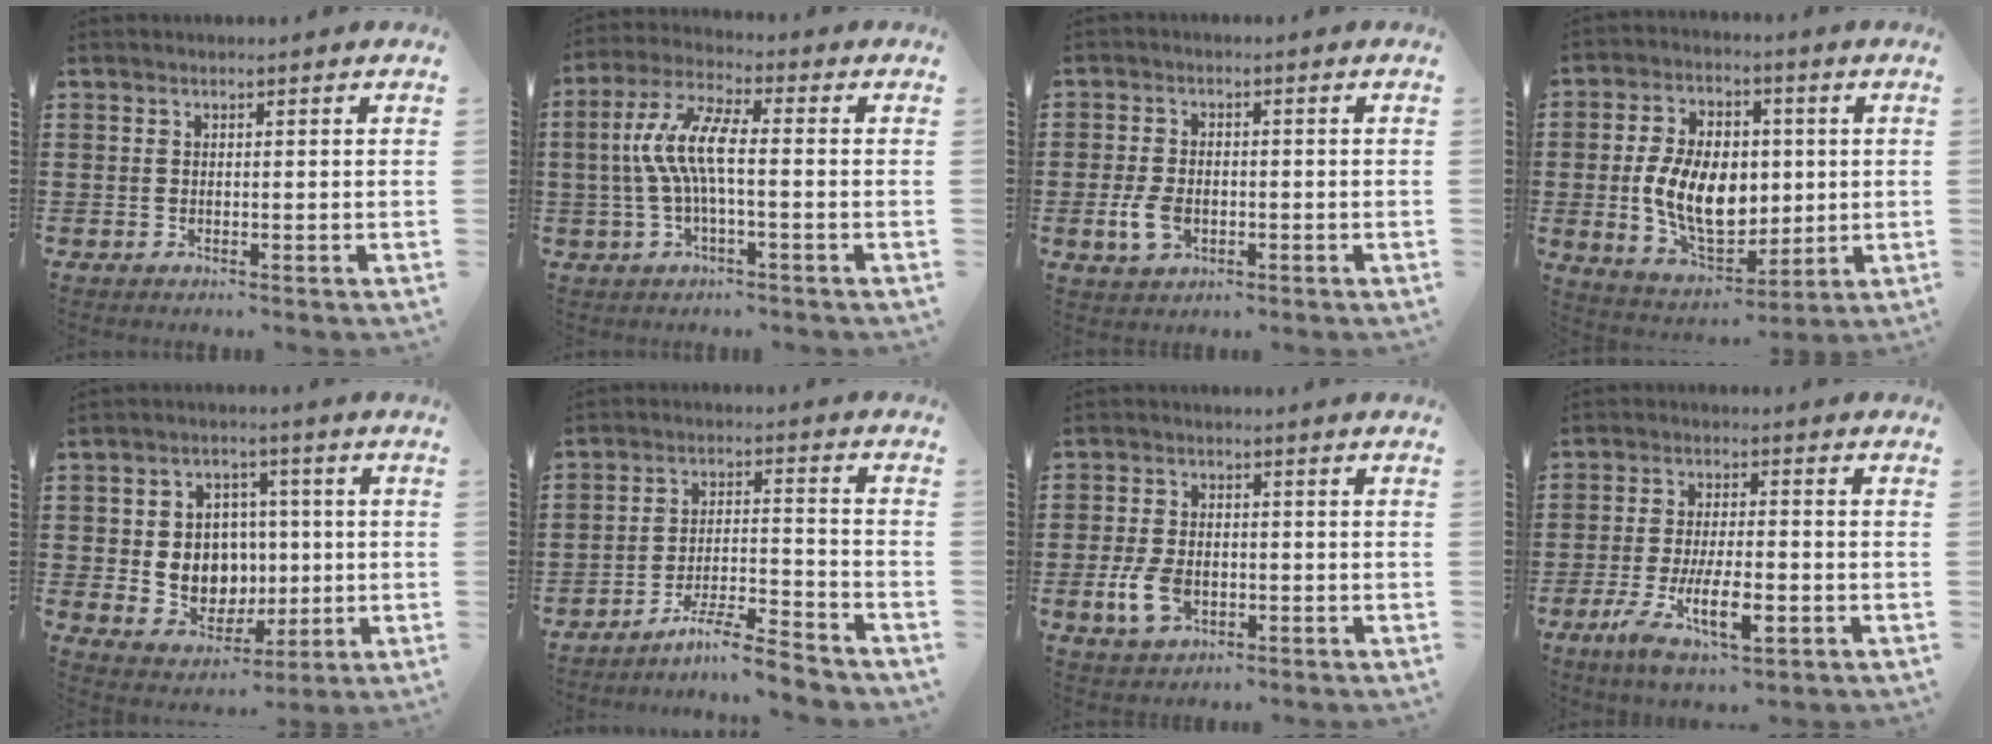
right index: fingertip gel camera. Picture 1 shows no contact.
{"total": 8.3, "force": [-0.7, 2.2, 8.0], "torque": [-0.186, -0.008, -0.023]}
{"total": 4.3, "force": [-1.2, 2.8, 3.0], "torque": [-0.076, -0.005, -0.024]}
{"total": 11.6, "force": [0.1, 7.5, 8.8], "torque": [-0.181, 0.009, -0.001]}
{"total": 7.2, "force": [0.5, 6.5, 2.9], "torque": [-0.057, 0.010, 0.010]}
{"total": 6.9, "force": [-6.3, 0.1, 2.8], "torque": [-0.050, 0.001, -0.119]}
{"total": 5.8, "force": [-1.6, 3.7, 4.1], "torque": [-0.106, -0.003, -0.035]}
{"total": 9.8, "force": [-3.8, 3.8, 8.2], "torque": [-0.162, -0.010, -0.070]}